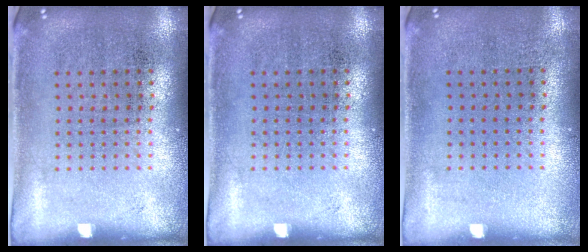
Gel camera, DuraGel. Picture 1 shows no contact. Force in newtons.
{"total": 0.0}
{"total": 0.0}